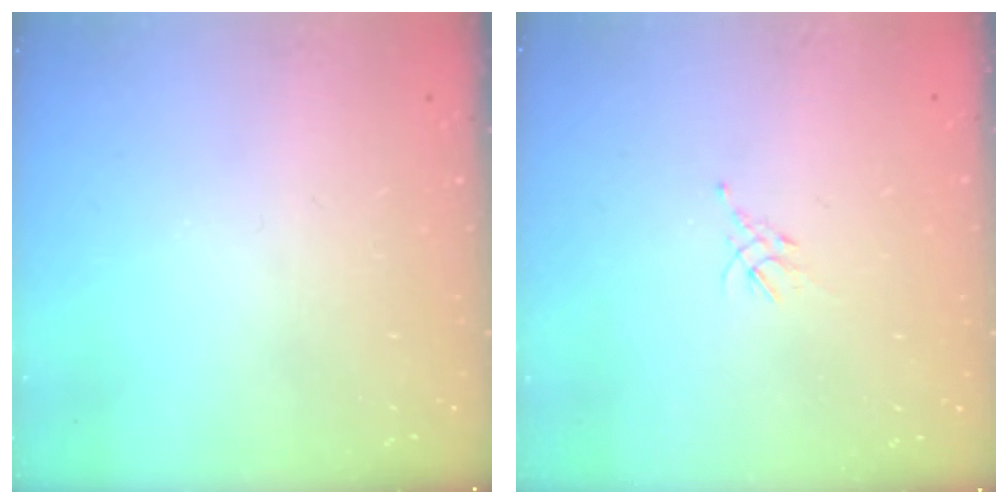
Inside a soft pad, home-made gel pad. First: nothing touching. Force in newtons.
{"total": 3.1, "press": 3.0, "slide": 0.8}